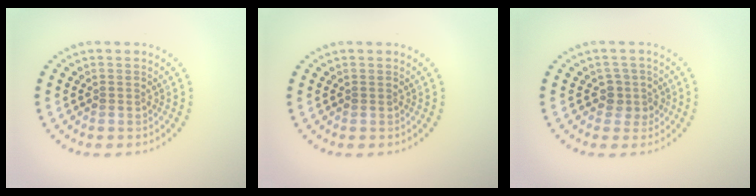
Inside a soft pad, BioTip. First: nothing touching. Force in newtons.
{"total": 0.0}
{"total": 1.8, "press": 1.4, "slide": 1.2}